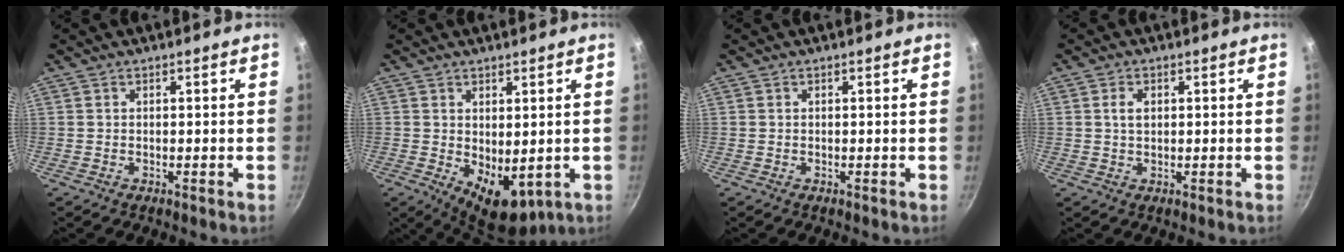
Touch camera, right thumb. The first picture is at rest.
{"total": 8.3, "force": [0.1, 5.0, 6.6], "torque": [-0.073, -0.022, 0.018]}
{"total": 0.0}
{"total": 2.6, "force": [0.6, 1.7, 1.9], "torque": [-0.029, 0.001, 0.012]}